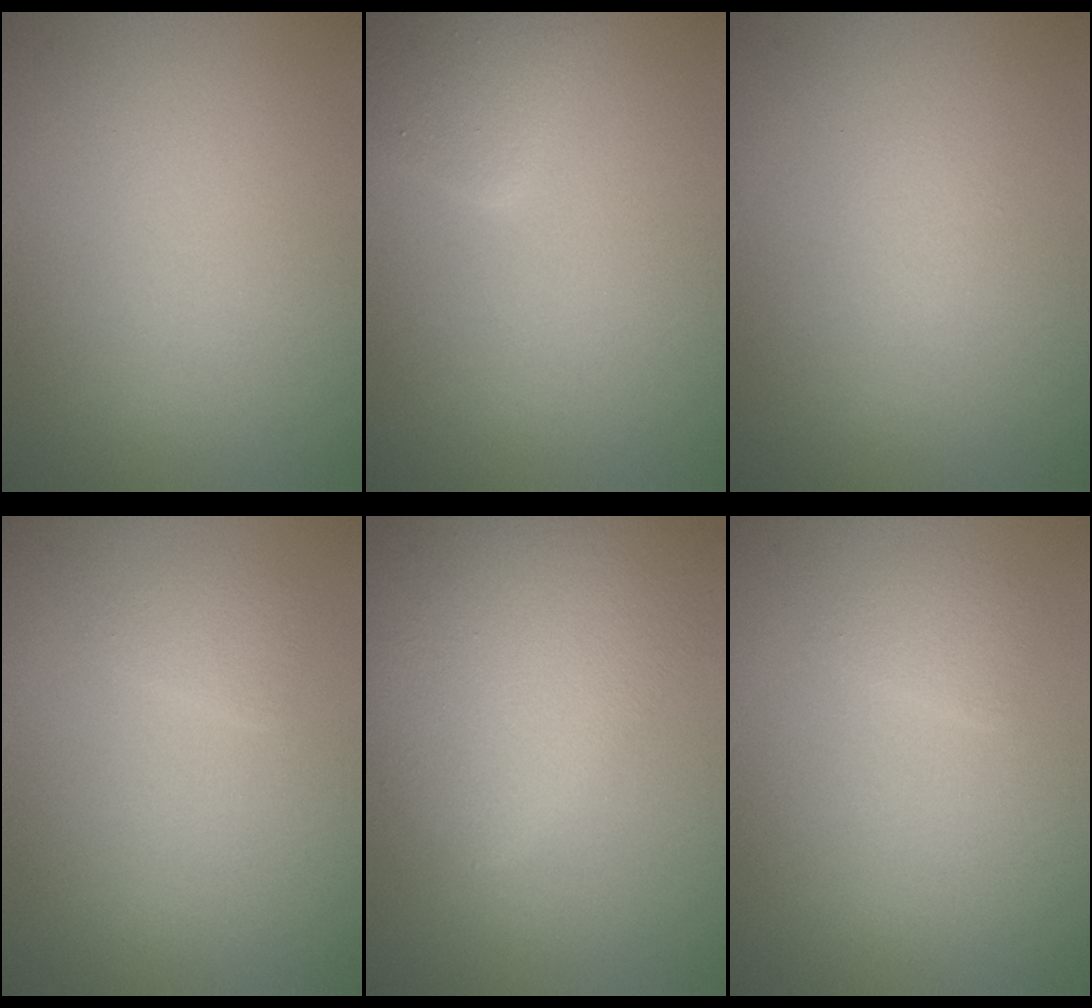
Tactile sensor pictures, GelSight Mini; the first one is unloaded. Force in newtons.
{"total": 2.6, "press": 2.6, "slide": 0.2}
{"total": 0.7, "press": 0.7, "slide": 0.0}
{"total": 1.0, "press": 1.0, "slide": 0.0}
{"total": 8.8, "press": 8.8, "slide": 0.3}
{"total": 1.0, "press": 1.0, "slide": 0.0}